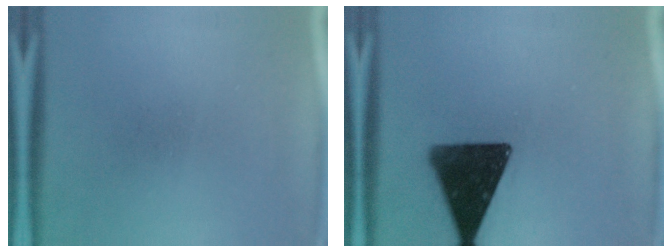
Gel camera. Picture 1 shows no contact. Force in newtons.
{"total": 15.1}